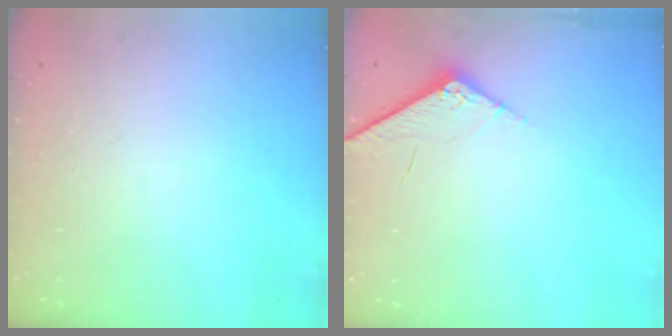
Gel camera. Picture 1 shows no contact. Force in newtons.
{"total": 4.2, "press": 4.2, "slide": 0.4}